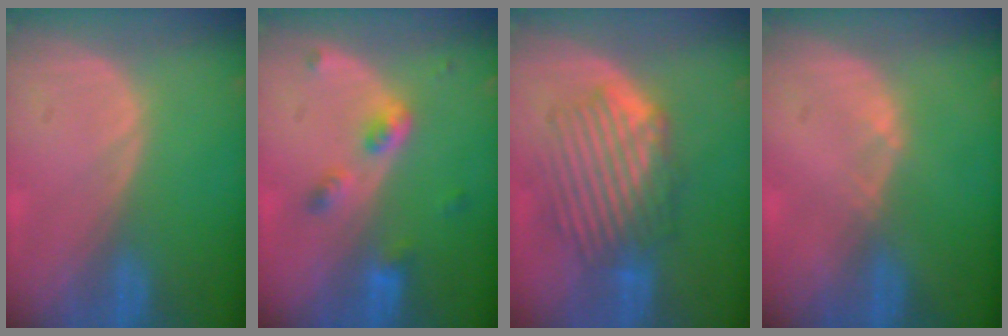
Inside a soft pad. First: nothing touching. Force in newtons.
{"total": 4.2, "press": 4.2, "slide": 0.5}
{"total": 8.4, "press": 8.0, "slide": 2.5}
{"total": 0.6, "press": 0.5, "slide": 0.2}